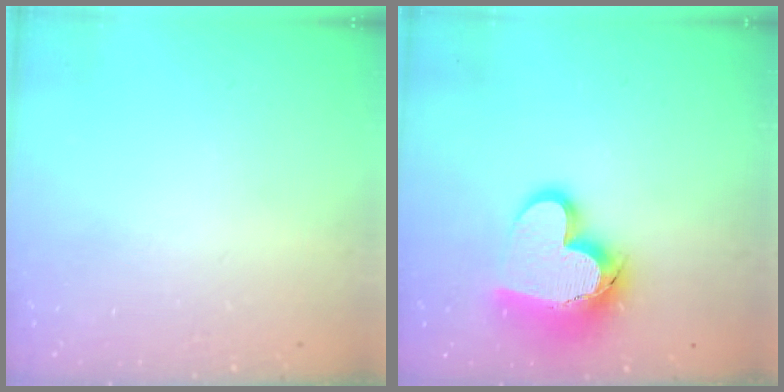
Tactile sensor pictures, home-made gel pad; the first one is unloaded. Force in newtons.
{"total": 16.9, "press": 16.7, "slide": 2.4}